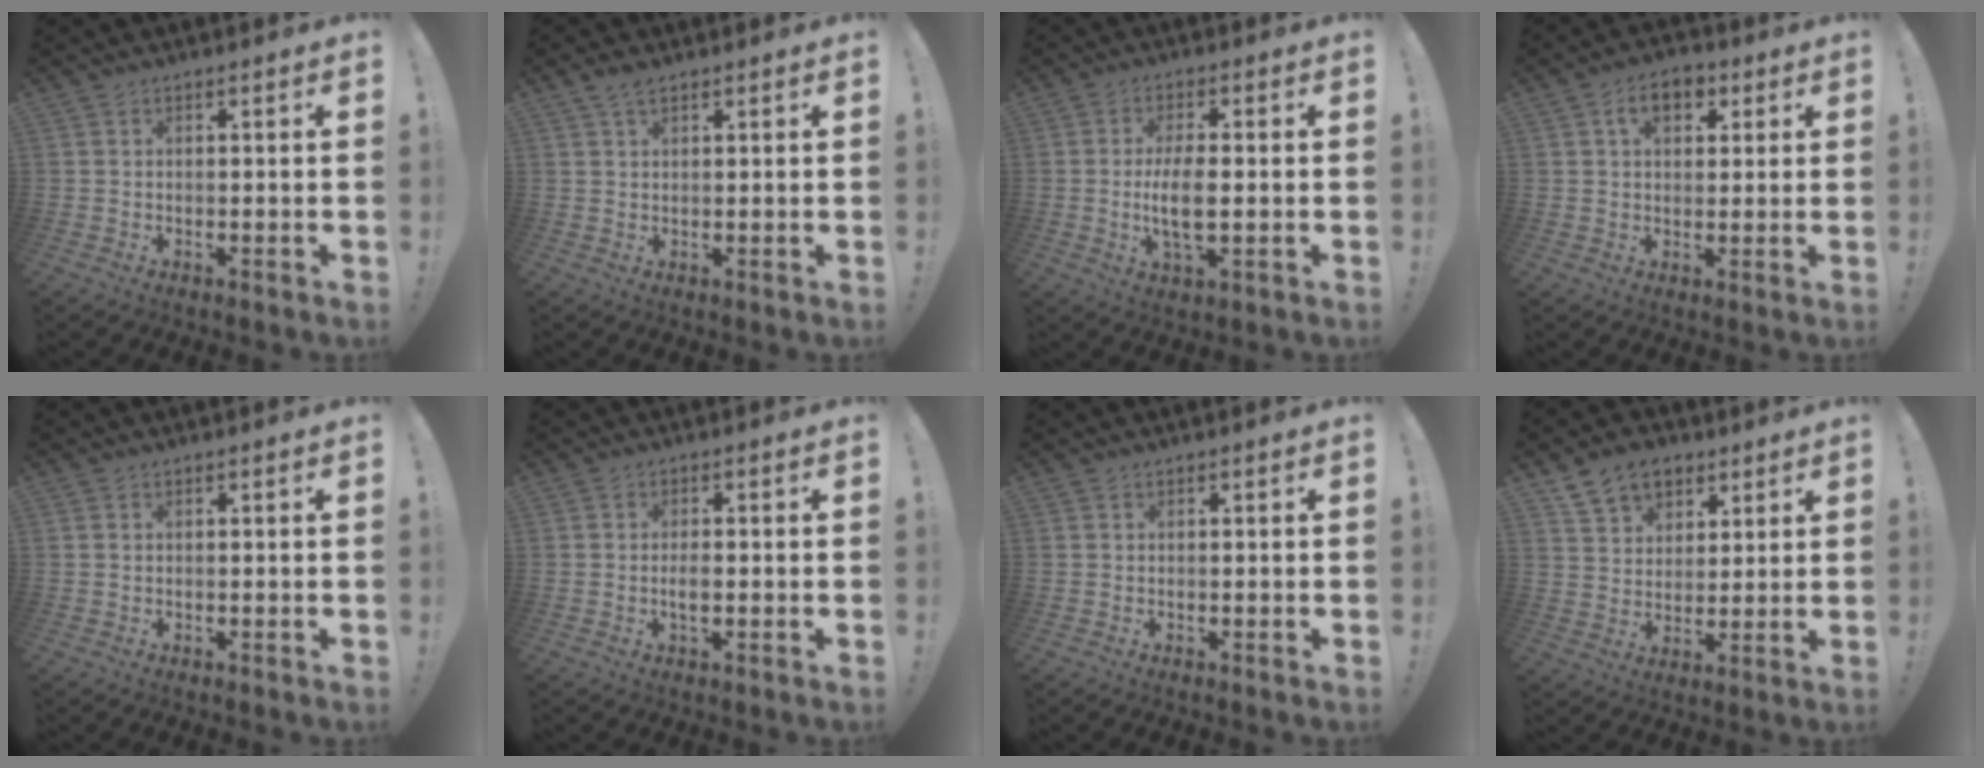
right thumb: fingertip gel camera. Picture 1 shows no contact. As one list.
[{"total": 3.0, "force": [2.1, 1.1, 1.9], "torque": [-0.036, -0.005, 0.038]}, {"total": 8.6, "force": [-0.7, 3.1, 8.1], "torque": [-0.161, -0.014, -0.018]}, {"total": 7.8, "force": [2.9, 5.1, 5.1], "torque": [-0.069, 0.004, 0.051]}, {"total": 0.0}, {"total": 2.9, "force": [-0.7, 1.0, 2.6], "torque": [-0.050, -0.001, -0.015]}, {"total": 0.0}, {"total": 10.8, "force": [6.4, 7.8, 4.0], "torque": [-0.063, -0.029, 0.125]}]